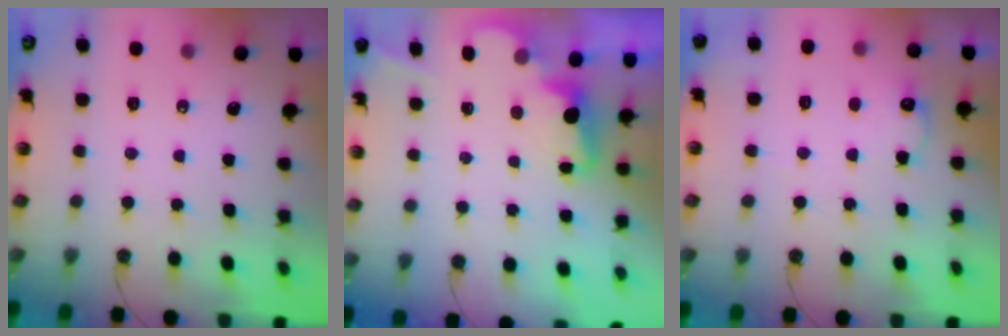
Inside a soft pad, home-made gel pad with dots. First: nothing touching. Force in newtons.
{"total": 2.5, "press": 2.4, "slide": 0.5}
{"total": 10.4, "press": 10.4, "slide": 0.6}